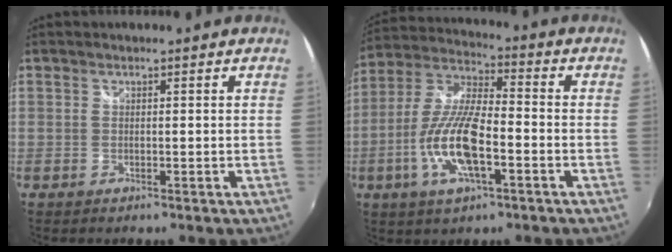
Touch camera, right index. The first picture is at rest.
{"total": 14.2, "force": [-4.6, 4.5, 12.6], "torque": [-0.264, -0.006, -0.090]}